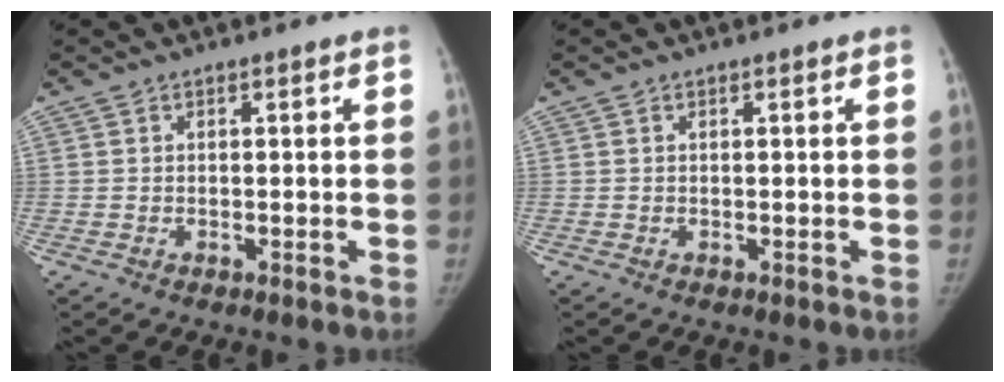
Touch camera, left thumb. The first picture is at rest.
{"total": 0.0}